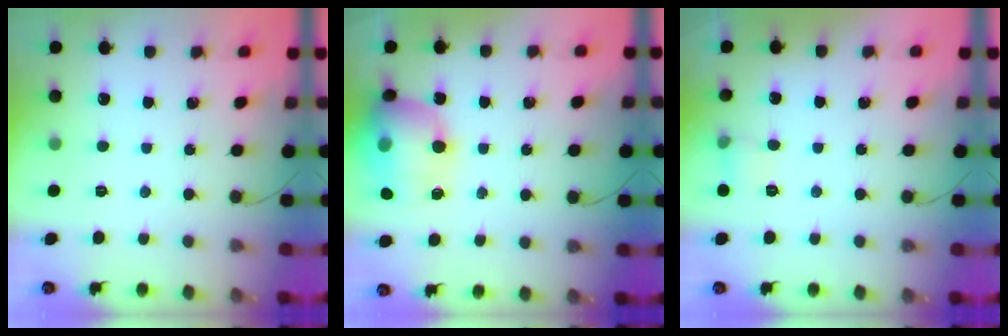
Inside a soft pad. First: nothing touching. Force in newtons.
{"total": 18.0, "press": 17.7, "slide": 2.9}
{"total": 5.2, "press": 4.9, "slide": 1.7}